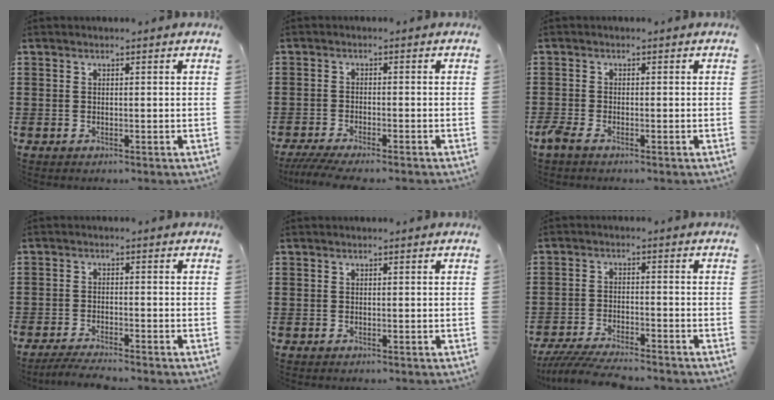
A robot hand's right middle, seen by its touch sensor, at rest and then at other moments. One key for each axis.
{"total": 3.0, "fx": -2.6, "fy": -0.1, "fz": 1.4, "tx": -0.031, "ty": -0.008, "tz": -0.052}
{"total": 1.6, "fx": -1.1, "fy": 0.4, "fz": 1.0, "tx": -0.042, "ty": -0.009, "tz": -0.027}
{"total": 3.0, "fx": -2.9, "fy": -0.1, "fz": 0.8, "tx": -0.014, "ty": 0.001, "tz": -0.057}
{"total": 0.0}
{"total": 5.0, "fx": -4.7, "fy": 0.3, "fz": 1.6, "tx": -0.040, "ty": -0.010, "tz": -0.095}